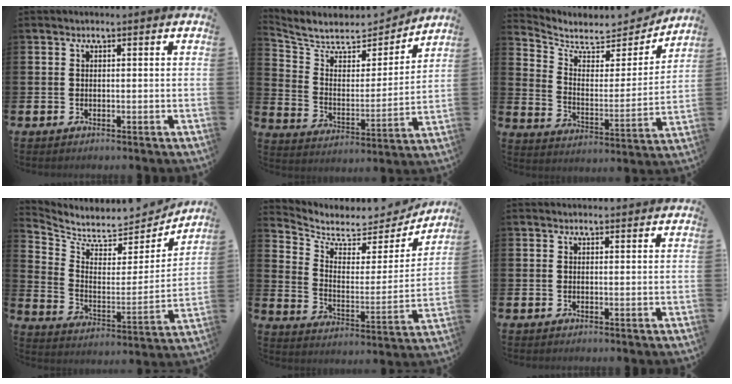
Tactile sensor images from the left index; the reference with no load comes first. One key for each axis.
{"total": 6.5, "fx": 5.8, "fy": 2.5, "fz": 1.2, "tx": -0.067, "ty": -0.050, "tz": 0.096}
{"total": 6.5, "fx": 5.8, "fy": 2.6, "fz": 1.3, "tx": -0.057, "ty": -0.051, "tz": 0.095}
{"total": 6.5, "fx": 6.1, "fy": 1.9, "fz": 0.7, "tx": -0.057, "ty": -0.060, "tz": 0.102}
{"total": 5.8, "fx": 5.3, "fy": 2.3, "fz": 0.8, "tx": -0.048, "ty": -0.054, "tz": 0.084}
{"total": 0.7, "fx": 0.6, "fy": 0.2, "fz": 0.1, "tx": 0.006, "ty": -0.002, "tz": 0.010}